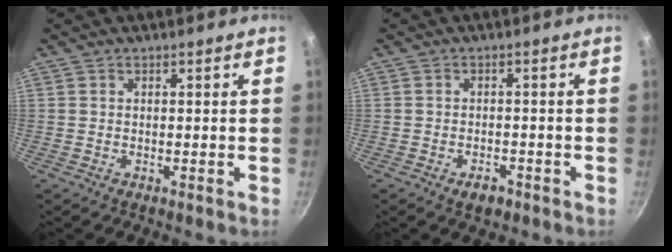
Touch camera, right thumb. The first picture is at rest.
{"total": 3.2, "force": [-1.9, 1.8, 1.8], "torque": [-0.021, 0.016, -0.024]}